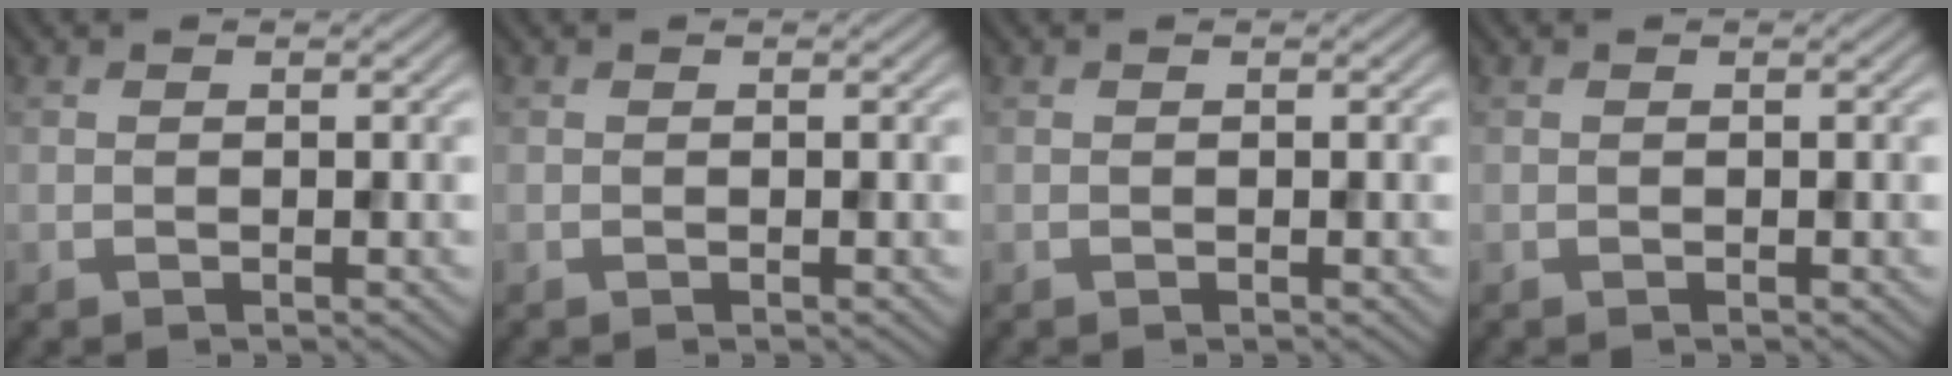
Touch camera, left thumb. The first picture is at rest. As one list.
[{"total": 0.0}, {"total": 0.0}, {"total": 0.0}]